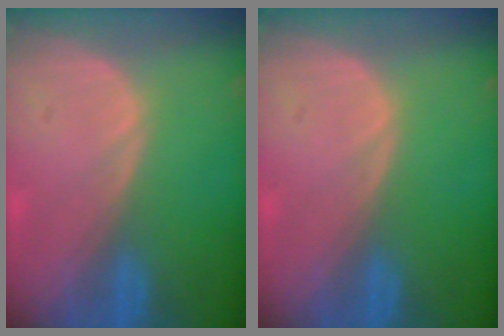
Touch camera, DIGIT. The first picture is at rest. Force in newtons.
{"total": 0.0}